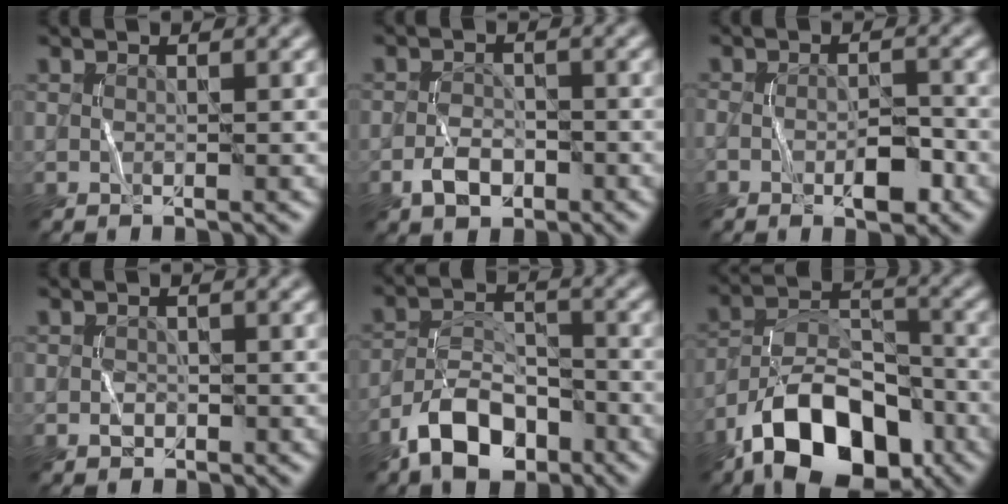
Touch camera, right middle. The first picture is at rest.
{"total": 2.5, "force": [-1.5, 1.6, 1.2], "torque": [-0.020, 0.007, -0.029]}
{"total": 3.3, "force": [-1.5, 1.3, 2.6], "torque": [-0.044, 0.003, -0.025]}
{"total": 0.6, "force": [-0.3, 0.6, 0.0], "torque": [-0.001, 0.004, -0.005]}
{"total": 6.6, "force": [-4.3, 3.6, 3.5], "torque": [-0.056, 0.009, -0.085]}
{"total": 11.3, "force": [-7.2, 5.7, 6.5], "torque": [-0.108, 0.016, -0.130]}